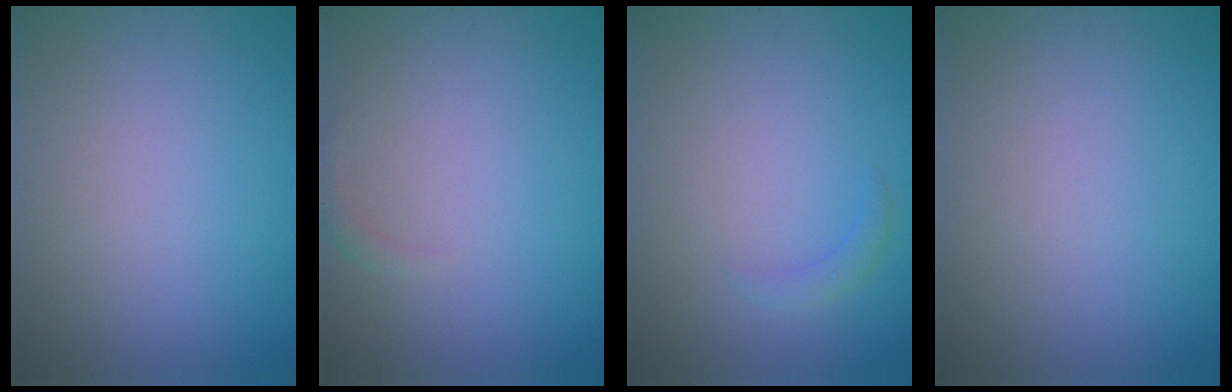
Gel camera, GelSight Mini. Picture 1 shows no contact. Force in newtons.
{"total": 0.8, "press": 0.8, "slide": 0.1}
{"total": 1.0, "press": 1.0, "slide": 0.1}
{"total": 0.0}